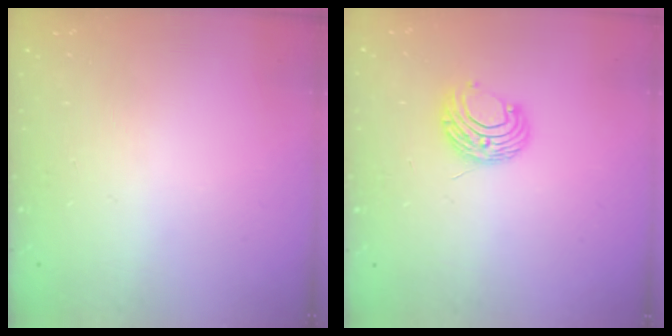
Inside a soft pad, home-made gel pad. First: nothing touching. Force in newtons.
{"total": 8.0, "press": 7.9, "slide": 0.6}